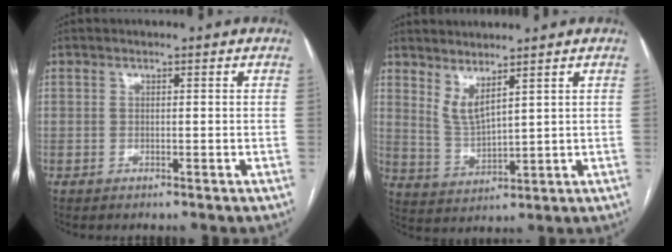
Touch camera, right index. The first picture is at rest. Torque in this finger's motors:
{"motor_torque": [0.21, 0.24, 0.03, 0.02]}